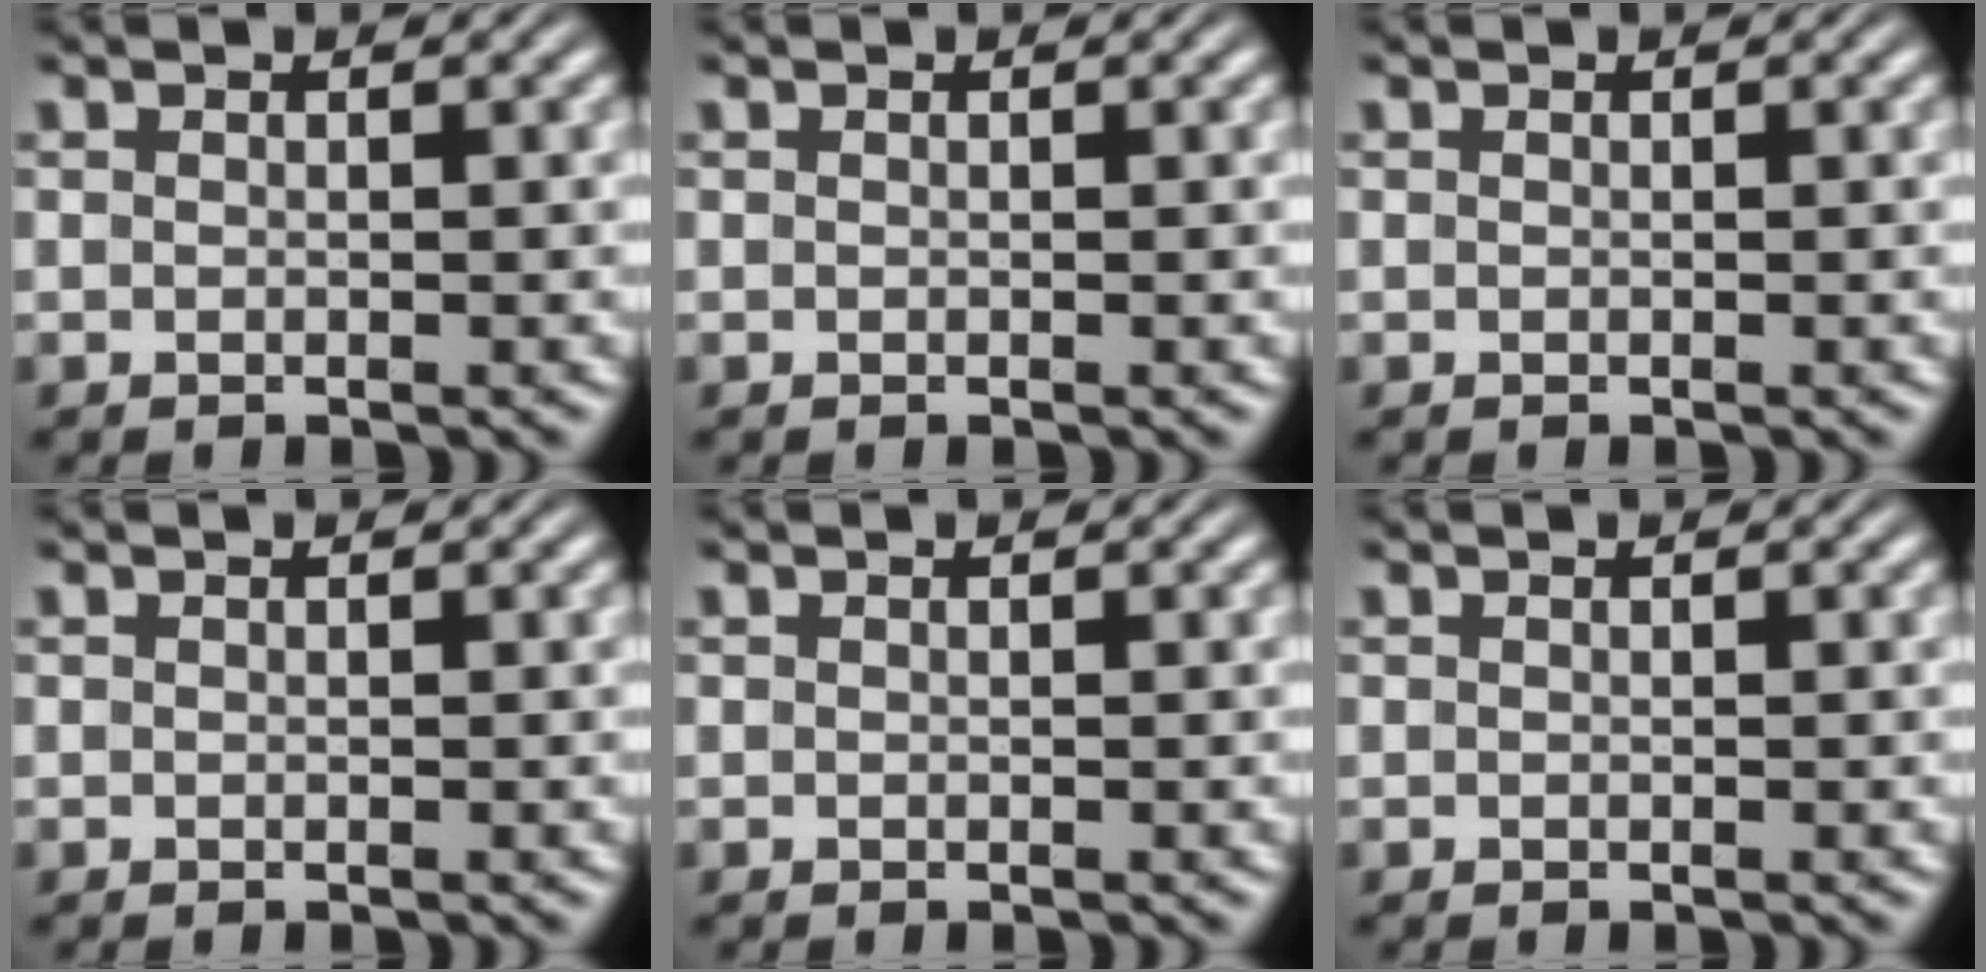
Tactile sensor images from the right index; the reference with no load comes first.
{"total": 0.0}
{"total": 0.0}
{"total": 0.0}
{"total": 0.0}
{"total": 0.0}